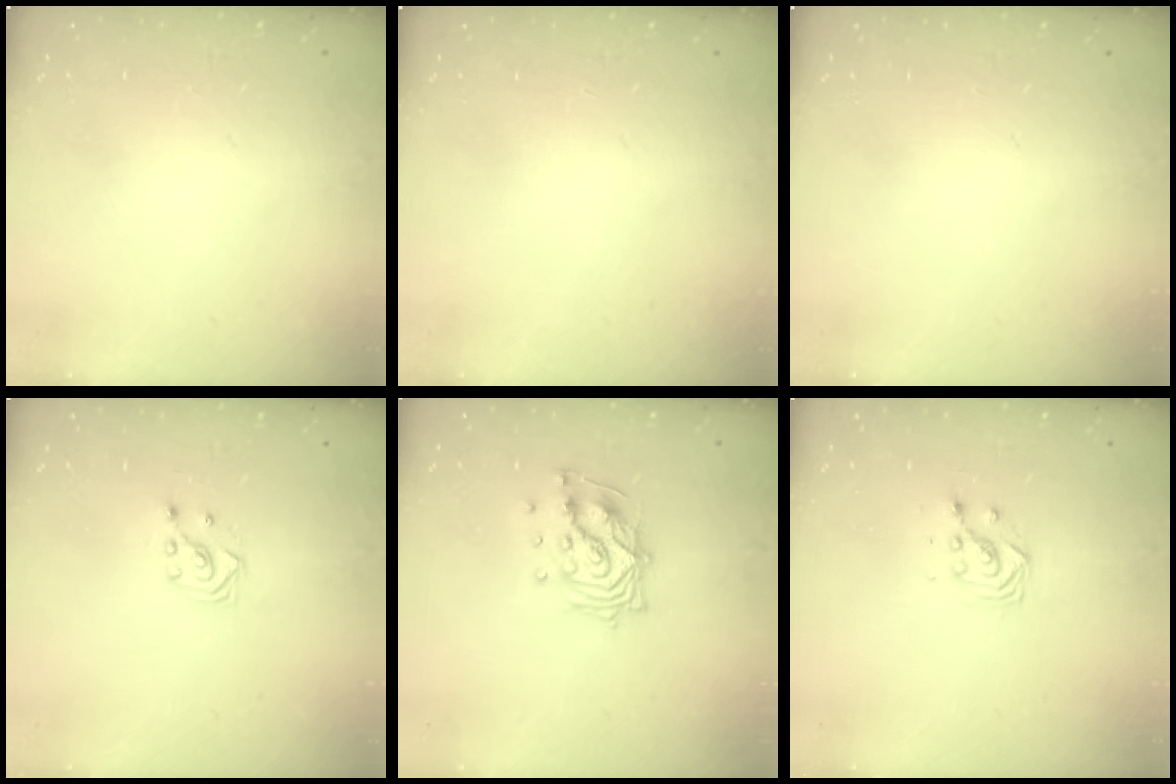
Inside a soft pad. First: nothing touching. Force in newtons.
{"total": 0.0}
{"total": 0.0}
{"total": 2.9, "press": 2.9, "slide": 0.3}
{"total": 12.6, "press": 12.5, "slide": 1.3}
{"total": 3.2, "press": 3.2, "slide": 0.5}